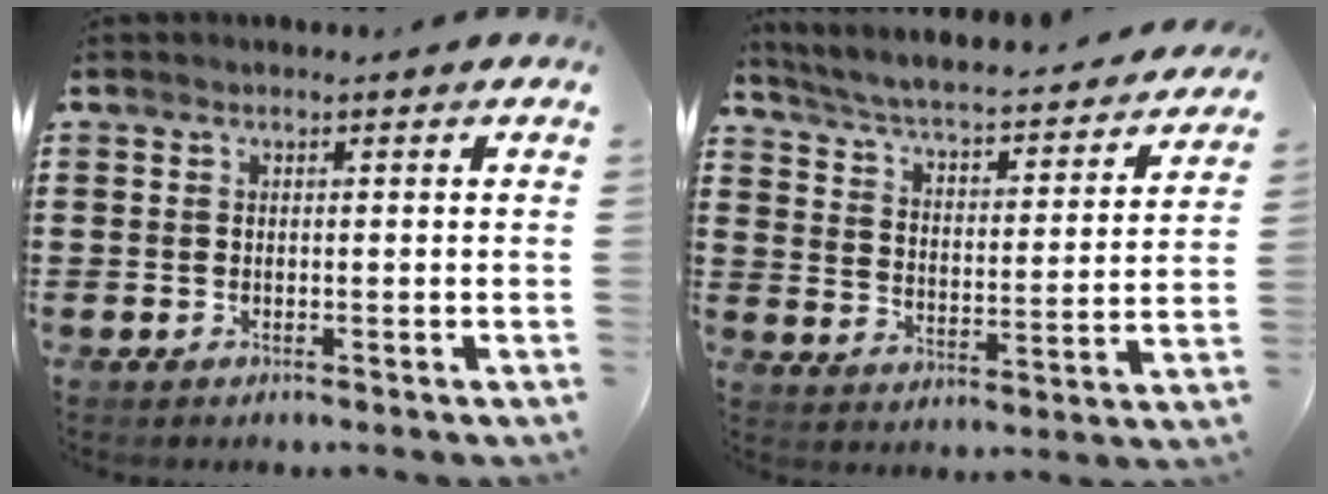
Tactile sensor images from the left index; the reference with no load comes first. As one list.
[{"total": 3.4, "force": [3.0, 0.2, 1.6], "torque": [-0.051, -0.033, 0.040]}]